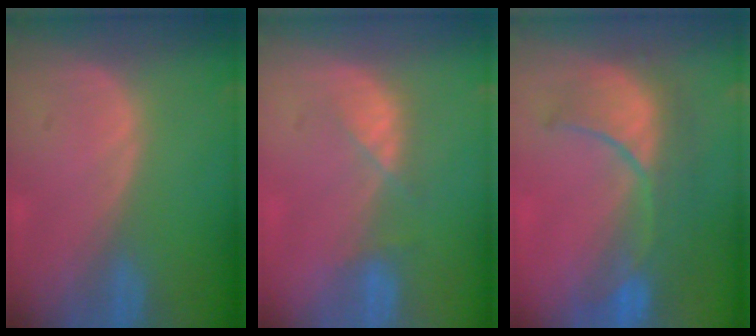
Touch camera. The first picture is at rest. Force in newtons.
{"total": 3.3, "press": 3.2, "slide": 0.7}
{"total": 10.4, "press": 9.2, "slide": 5.0}